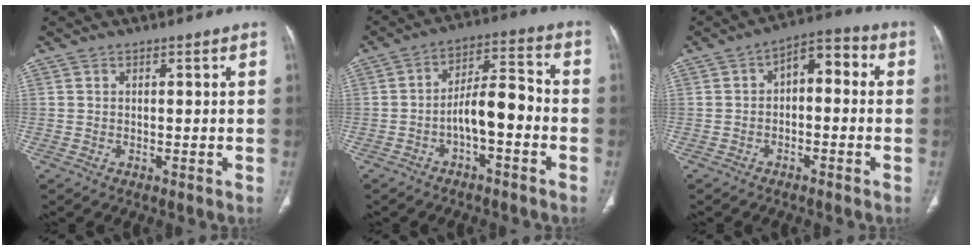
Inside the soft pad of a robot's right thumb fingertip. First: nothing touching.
{"total": 8.9, "force": [-2.8, 3.6, 7.7], "torque": [-0.120, 0.047, -0.051]}
{"total": 6.8, "force": [-0.1, 3.9, 5.5], "torque": [-0.056, 0.038, -0.015]}